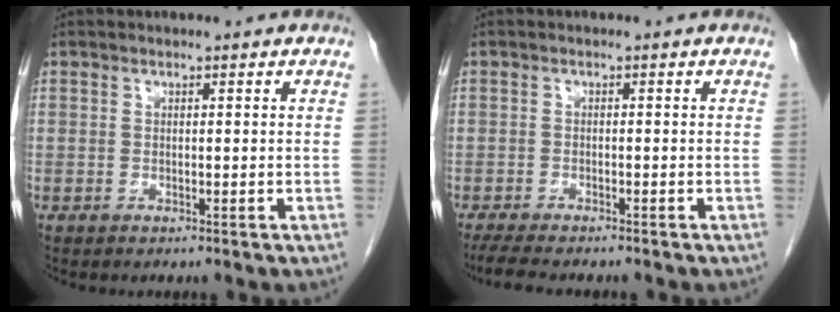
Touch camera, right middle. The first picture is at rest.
{"total": 6.2, "force": [-5.2, 0.9, 3.1], "torque": [-0.053, -0.017, -0.080]}